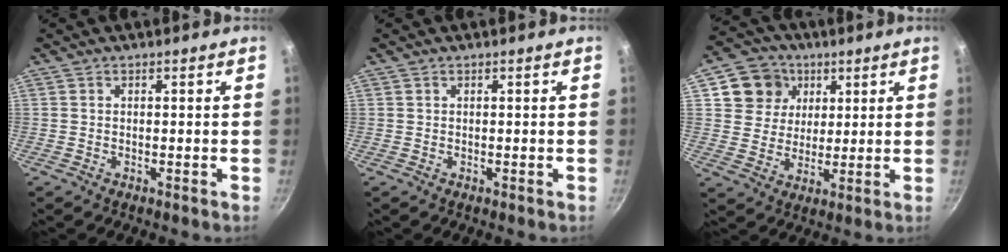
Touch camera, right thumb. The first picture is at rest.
{"total": 0.0}
{"total": 10.0, "force": [4.0, 8.7, 3.0], "torque": [-0.019, -0.005, 0.066]}